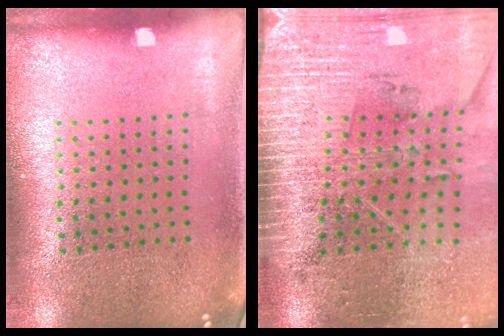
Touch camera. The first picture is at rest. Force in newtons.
{"total": 3.5, "press": 3.2, "slide": 1.4}